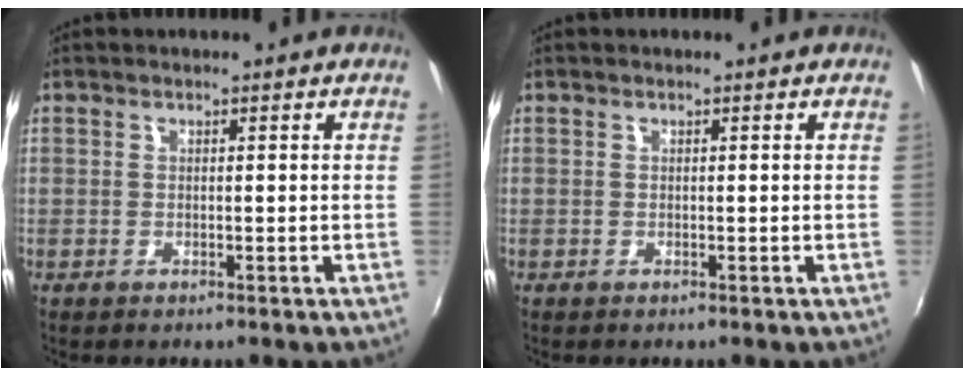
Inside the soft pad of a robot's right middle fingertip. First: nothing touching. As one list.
[{"total": 0.0}]